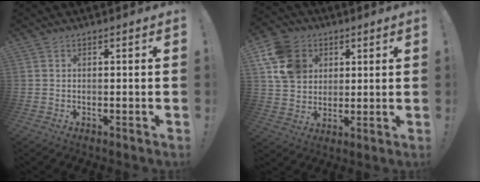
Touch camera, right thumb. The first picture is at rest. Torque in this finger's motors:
{"motor_torque": [0.59, 2.07, 0.81, 0.29, 0.13]}